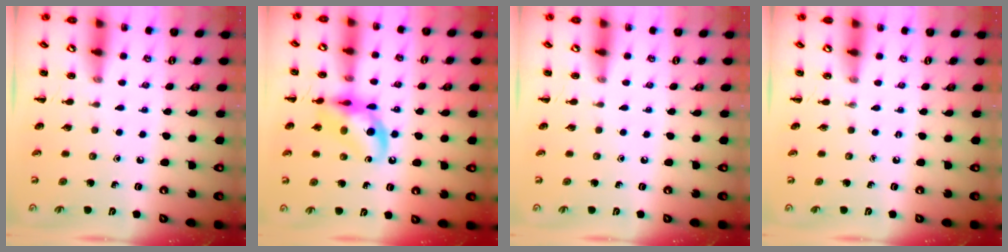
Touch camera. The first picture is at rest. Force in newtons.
{"total": 14.3, "press": 14.0, "slide": 3.1}
{"total": 0.0}
{"total": 0.0}